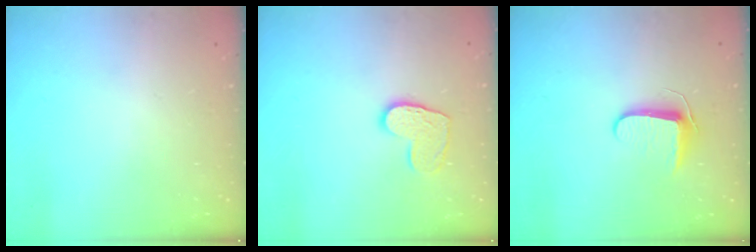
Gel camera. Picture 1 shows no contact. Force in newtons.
{"total": 9.1, "press": 9.1, "slide": 0.2}
{"total": 7.7, "press": 7.6, "slide": 0.8}